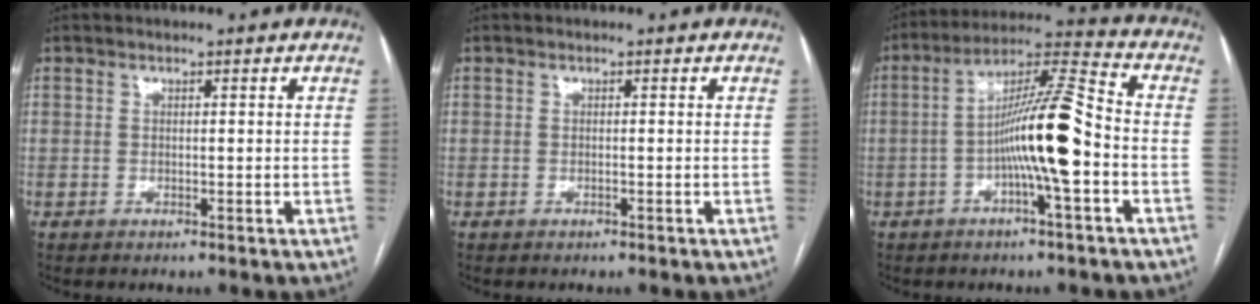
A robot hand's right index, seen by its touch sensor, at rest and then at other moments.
{"total": 0.0}
{"total": 12.3, "force": [-2.8, 0.5, 12.0], "torque": [-0.217, 0.018, -0.053]}